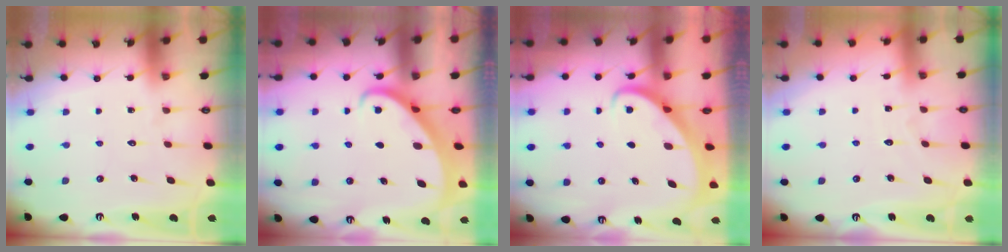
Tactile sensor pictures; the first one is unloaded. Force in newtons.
{"total": 2.7, "press": 2.7, "slide": 0.3}
{"total": 2.8, "press": 2.7, "slide": 0.3}
{"total": 2.9, "press": 2.9, "slide": 0.4}